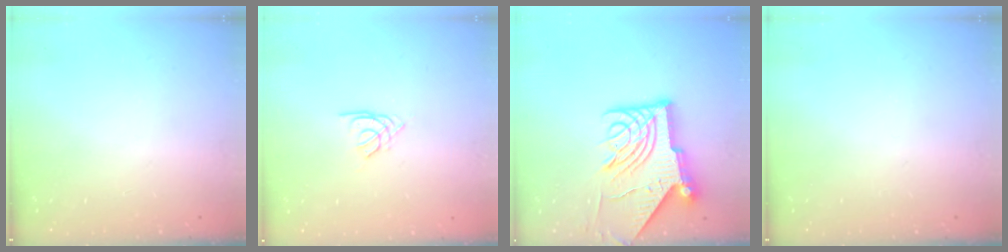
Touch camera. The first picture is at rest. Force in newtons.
{"total": 2.3, "press": 2.3, "slide": 0.5}
{"total": 15.2, "press": 15.1, "slide": 1.5}
{"total": 0.0}